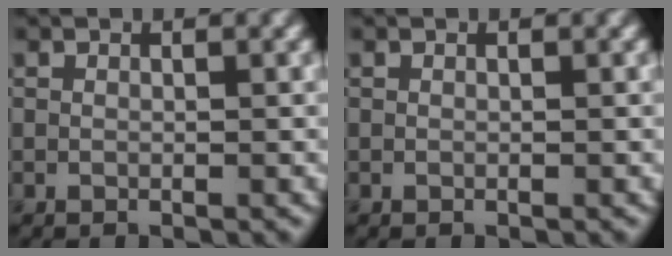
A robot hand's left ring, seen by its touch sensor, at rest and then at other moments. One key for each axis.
{"total": 0.0}